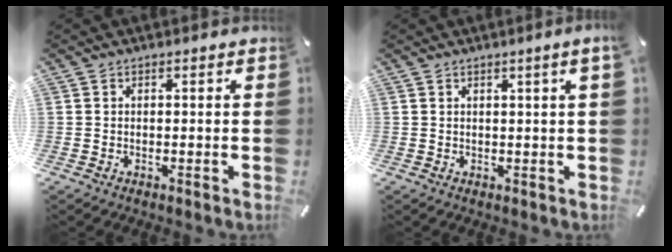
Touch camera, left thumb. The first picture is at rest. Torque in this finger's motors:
{"motor_torque": [0.02, -0.16, -0.05, -0.04, 0.06]}